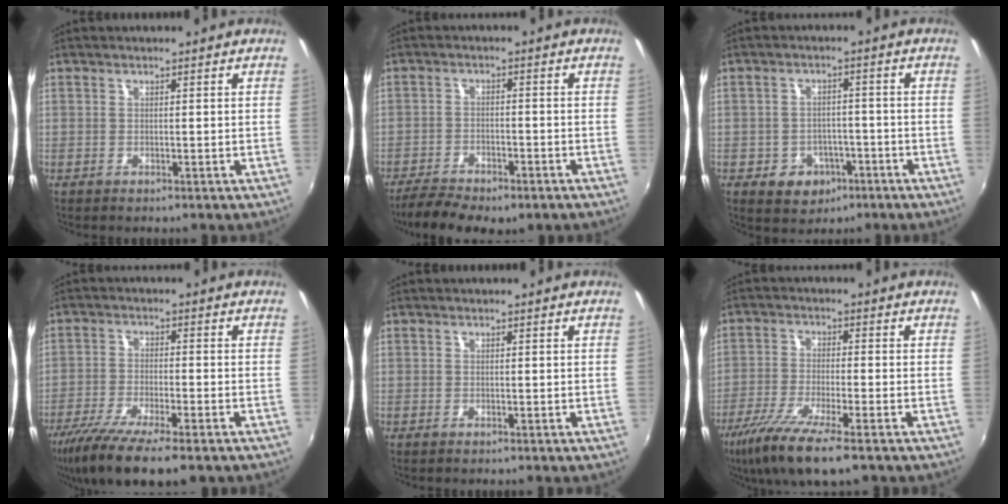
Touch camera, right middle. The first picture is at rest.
{"total": 10.4, "force": [-8.1, 3.3, 5.6], "torque": [-0.136, -0.029, -0.131]}
{"total": 6.5, "force": [-3.1, 5.2, 2.1], "torque": [-0.054, 0.013, -0.029]}
{"total": 13.5, "force": [-9.7, 2.4, 9.0], "torque": [-0.188, -0.047, -0.171]}
{"total": 0.0}
{"total": 12.1, "force": [-8.1, 1.8, 8.8], "torque": [-0.194, -0.041, -0.149]}